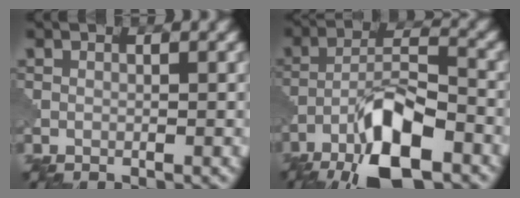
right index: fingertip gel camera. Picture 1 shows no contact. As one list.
[{"total": 9.6, "force": [-5.7, 3.0, 7.0], "torque": [-0.121, 0.010, -0.108]}]